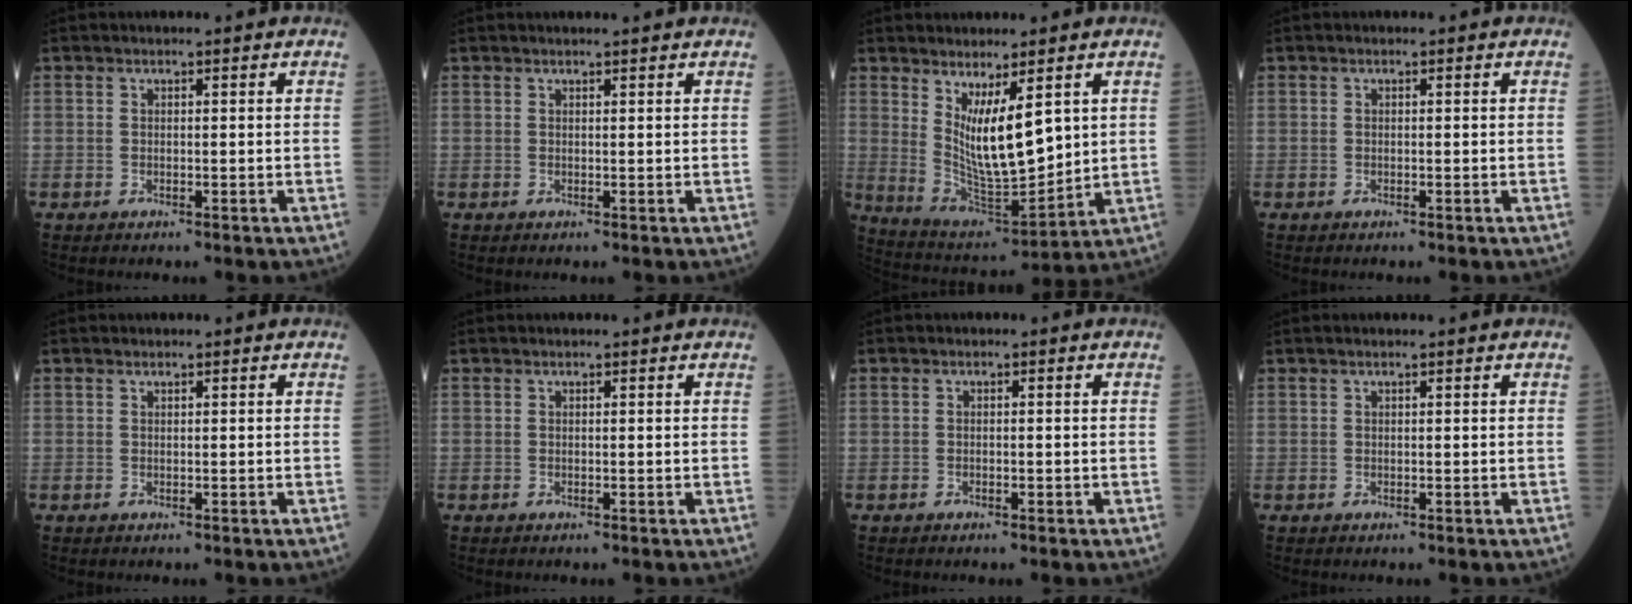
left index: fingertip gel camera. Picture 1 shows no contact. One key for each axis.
{"total": 2.1, "fx": 1.9, "fy": -0.1, "fz": 0.9, "tx": -0.011, "ty": 0.008, "tz": 0.023}
{"total": 10.2, "fx": 3.4, "fy": 2.5, "fz": 9.3, "tx": -0.171, "ty": -0.026, "tz": 0.077}
{"total": 0.0}
{"total": 0.0}
{"total": 0.0}
{"total": 0.7, "fx": -0.4, "fy": 0.2, "fz": 0.5, "tx": -0.011, "ty": 0.001, "tz": -0.005}
{"total": 0.6, "fx": 0.4, "fy": -0.2, "fz": 0.4, "tx": -0.012, "ty": 0.002, "tz": 0.013}